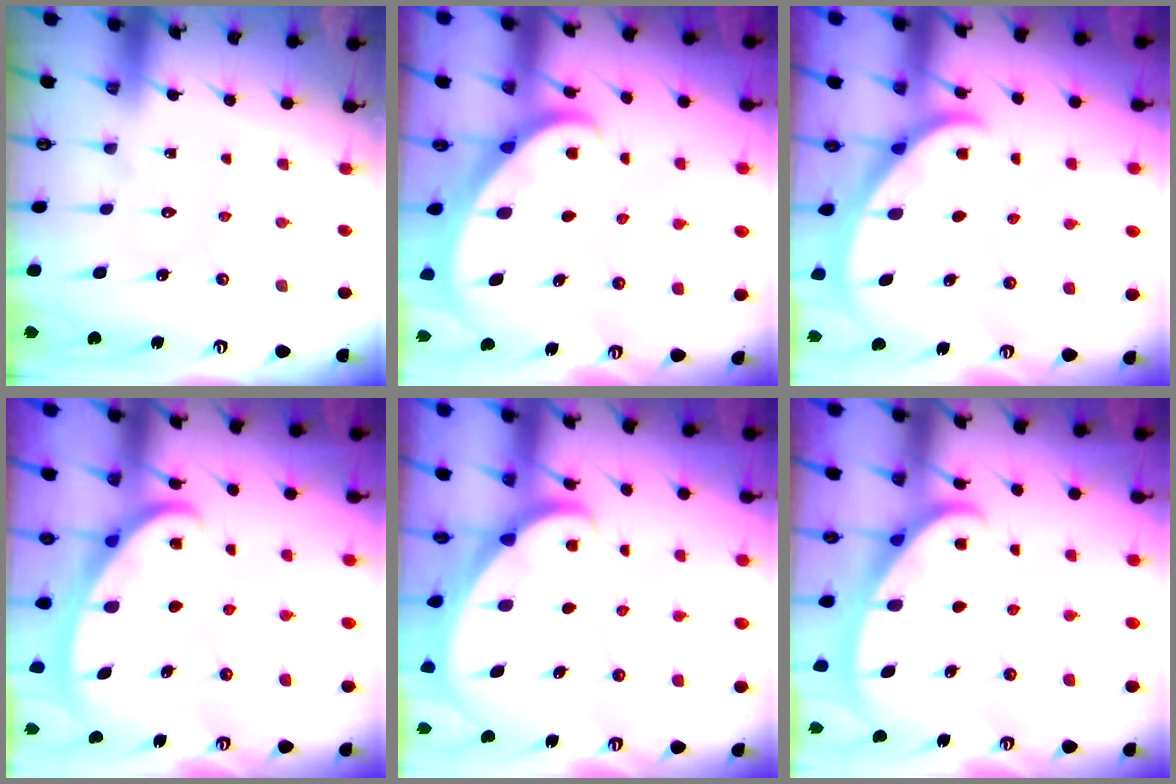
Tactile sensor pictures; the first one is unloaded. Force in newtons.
{"total": 2.7, "press": 2.7, "slide": 0.3}
{"total": 2.7, "press": 2.7, "slide": 0.1}
{"total": 2.7, "press": 2.7, "slide": 0.4}
{"total": 2.4, "press": 2.4, "slide": 0.2}
{"total": 2.7, "press": 2.7, "slide": 0.4}